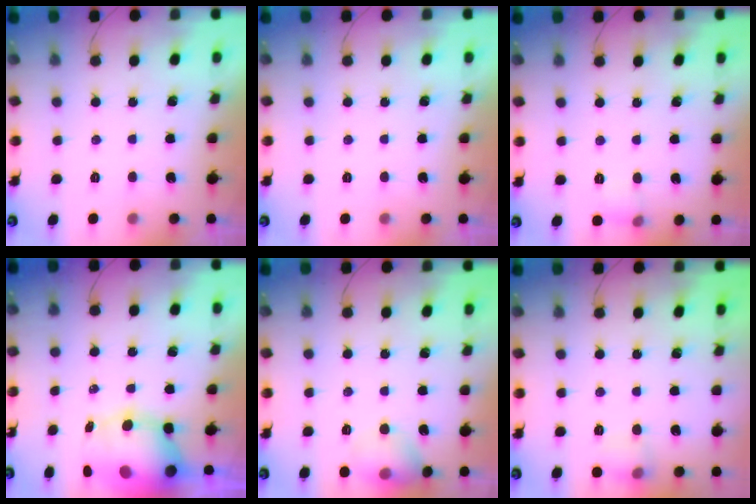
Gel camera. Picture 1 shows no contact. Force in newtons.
{"total": 0.0}
{"total": 5.0, "press": 4.7, "slide": 1.6}
{"total": 11.8, "press": 11.3, "slide": 3.4}
{"total": 9.1, "press": 9.0, "slide": 1.4}
{"total": 7.1, "press": 7.0, "slide": 1.2}